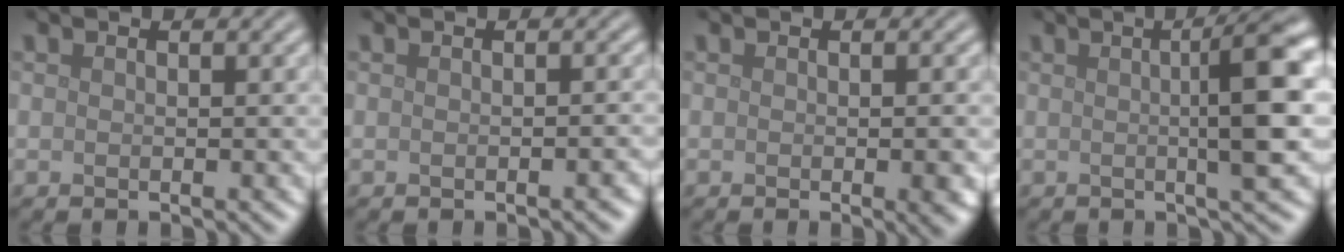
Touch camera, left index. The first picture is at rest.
{"total": 0.8, "force": [-0.5, 0.1, 0.6], "torque": [-0.007, 0.000, -0.004]}
{"total": 2.5, "force": [-0.4, 0.6, 2.4], "torque": [-0.024, -0.002, -0.005]}
{"total": 7.0, "force": [0.7, 1.2, 6.9], "torque": [-0.086, 0.010, 0.010]}